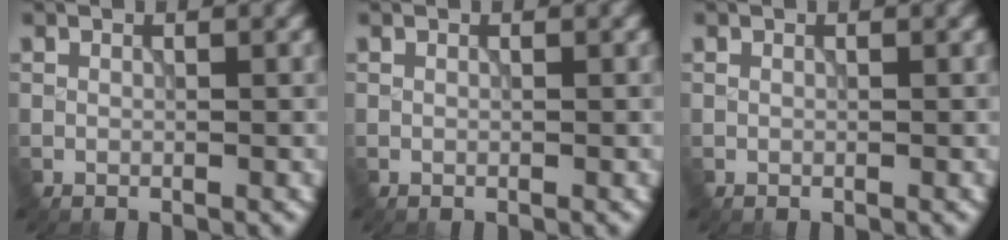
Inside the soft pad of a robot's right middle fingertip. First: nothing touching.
{"total": 0.0}
{"total": 0.0}